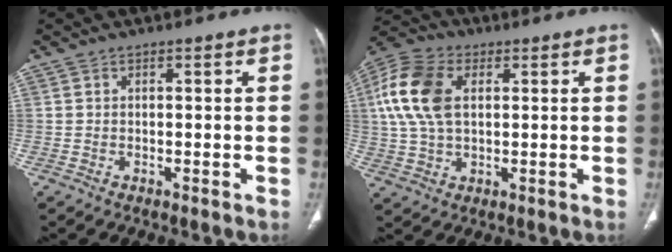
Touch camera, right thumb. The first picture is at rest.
{"total": 13.5, "force": [2.8, 8.7, 10.0], "torque": [-0.212, 0.015, 0.050]}